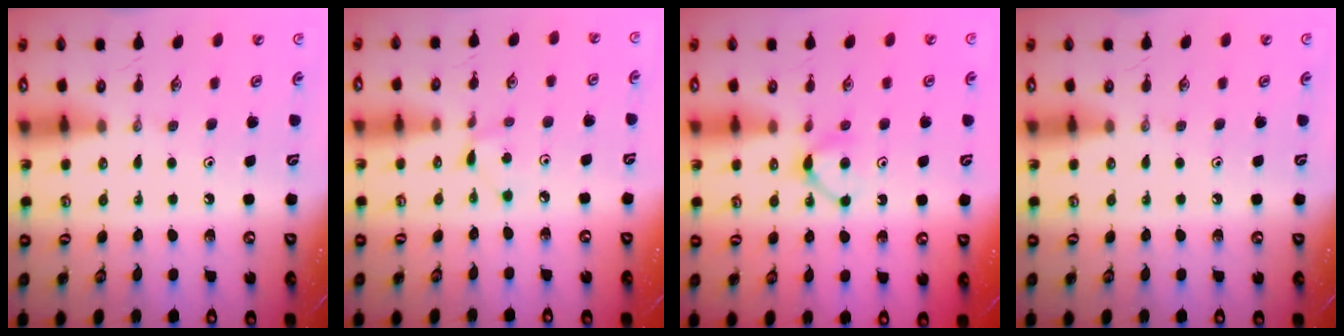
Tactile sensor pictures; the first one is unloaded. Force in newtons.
{"total": 3.0, "press": 3.0, "slide": 0.3}
{"total": 5.2, "press": 5.1, "slide": 0.7}
{"total": 0.0}